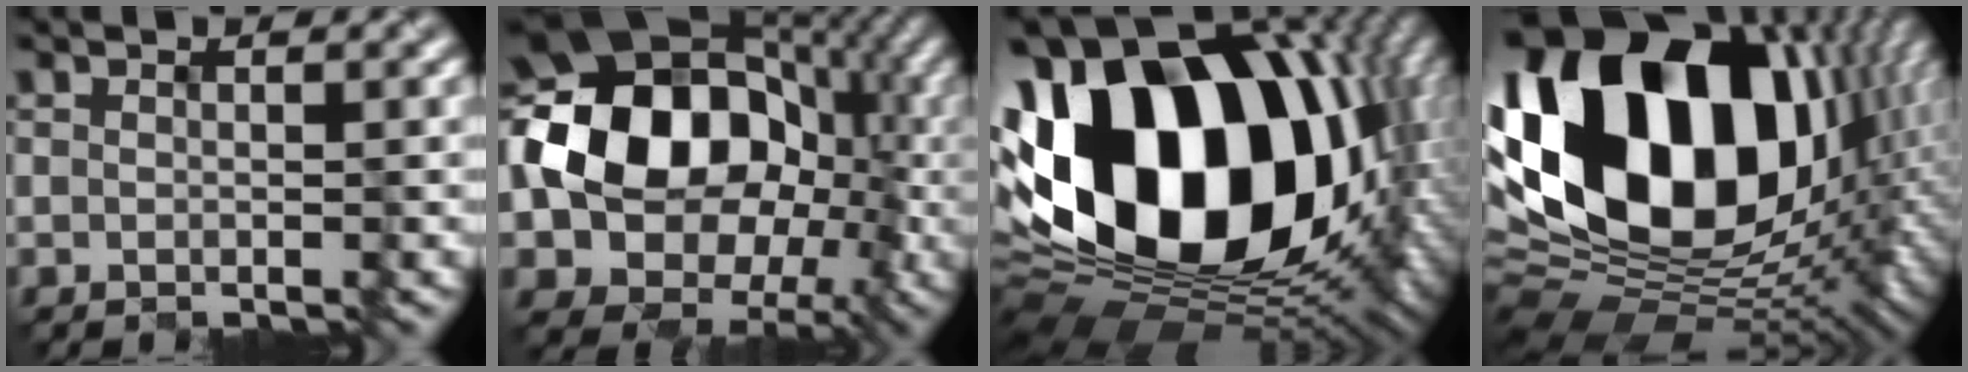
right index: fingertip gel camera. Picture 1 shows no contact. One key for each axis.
{"total": 16.6, "fx": 0.1, "fy": 13.0, "fz": 10.3, "tx": -0.156, "ty": 0.009, "tz": -0.006}
{"total": 21.1, "fx": 1.7, "fy": 14.0, "fz": 15.7, "tx": -0.319, "ty": -0.004, "tz": 0.032}
{"total": 21.6, "fx": 4.2, "fy": 13.6, "fz": 16.2, "tx": -0.336, "ty": 0.011, "tz": 0.073}